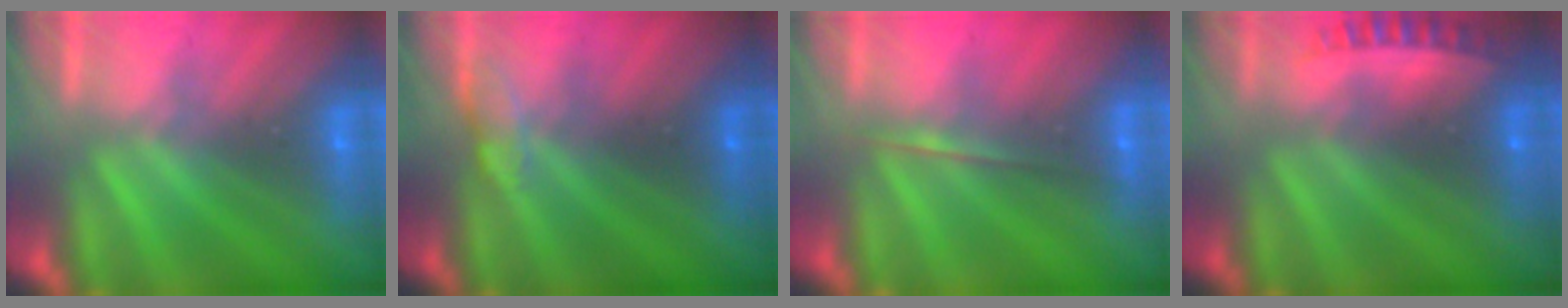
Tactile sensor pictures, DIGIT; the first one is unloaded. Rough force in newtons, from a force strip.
{"total": 2.7}
{"total": 1.8}
{"total": 2.6}